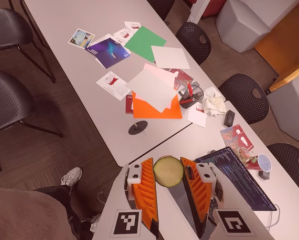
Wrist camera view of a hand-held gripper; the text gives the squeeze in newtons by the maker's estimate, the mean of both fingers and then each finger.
{"total": 8.3, "left": 8.1, "right": 8.5}